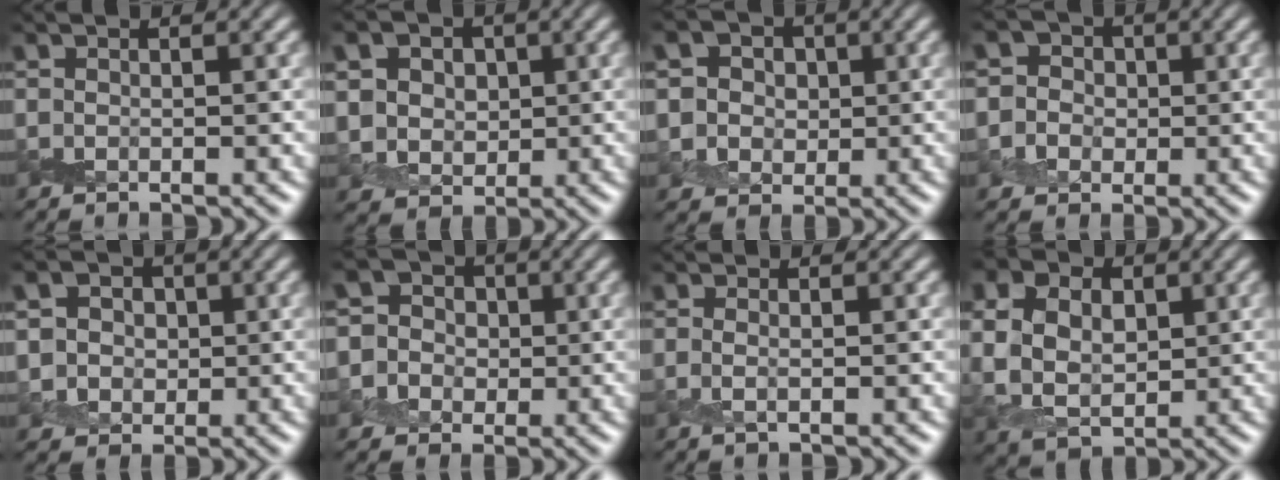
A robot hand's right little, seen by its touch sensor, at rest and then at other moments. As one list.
[{"total": 7.8, "force": [2.5, 6.4, 3.7], "torque": [-0.078, 0.020, 0.027]}, {"total": 5.8, "force": [1.7, 5.0, 2.5], "torque": [-0.043, 0.015, 0.014]}, {"total": 4.9, "force": [0.5, 4.6, 1.7], "torque": [-0.008, 0.030, -0.014]}, {"total": 5.7, "force": [1.6, 4.8, 2.6], "torque": [-0.048, 0.016, 0.012]}, {"total": 6.1, "force": [0.0, 5.9, 1.7], "torque": [-0.023, 0.035, -0.029]}, {"total": 0.9, "force": [-0.1, 0.3, 0.9], "torque": [-0.020, -0.004, -0.003]}, {"total": 9.9, "force": [2.6, 7.4, 6.0], "torque": [-0.118, 0.030, 0.033]}]